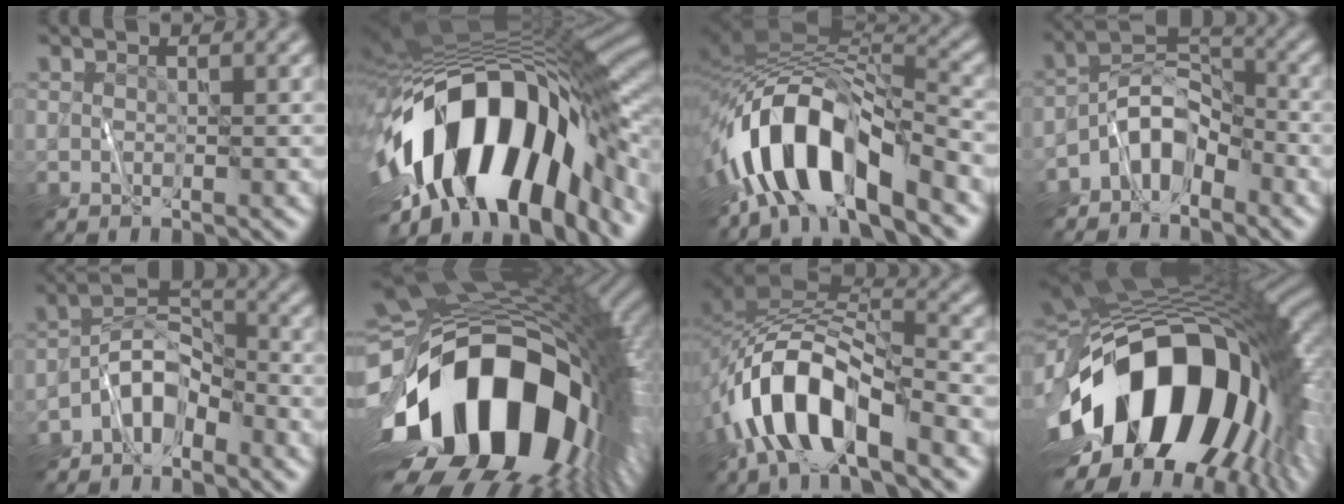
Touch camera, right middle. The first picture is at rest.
{"total": 17.7, "force": [-4.4, 8.4, 14.9], "torque": [-0.251, -0.001, -0.074]}
{"total": 10.5, "force": [-5.8, 4.1, 7.8], "torque": [-0.129, 0.009, -0.107]}
{"total": 5.1, "force": [-3.3, 2.8, 2.8], "torque": [-0.030, 0.009, -0.073]}
{"total": 4.6, "force": [-3.1, 2.4, 2.5], "torque": [-0.031, 0.012, -0.068]}
{"total": 20.0, "force": [-5.2, 12.1, 15.1], "torque": [-0.300, -0.041, -0.077]}
{"total": 9.8, "force": [-5.0, 4.4, 7.2], "torque": [-0.130, 0.009, -0.096]}
{"total": 18.4, "force": [-4.6, 11.0, 14.1], "torque": [-0.257, -0.004, -0.080]}